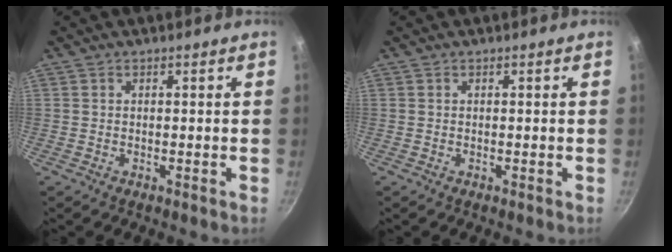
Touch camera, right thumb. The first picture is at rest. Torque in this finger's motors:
{"motor_torque": [-0.12, 0.11, 0.00, 0.00, 0.03]}